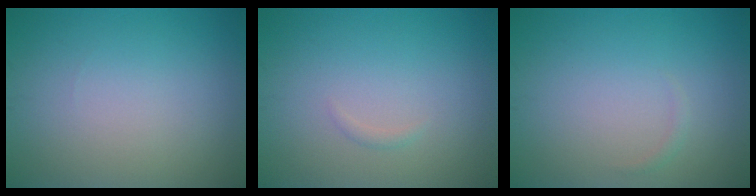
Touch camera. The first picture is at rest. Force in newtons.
{"total": 0.5, "press": 0.5, "slide": 0.0}
{"total": 0.5, "press": 0.5, "slide": 0.0}